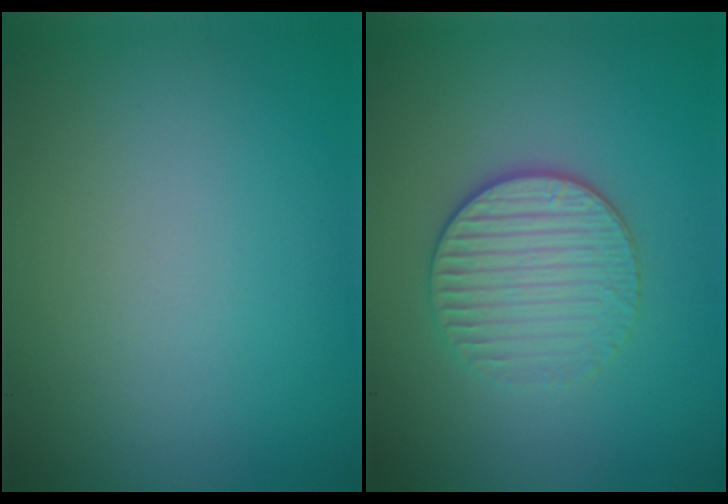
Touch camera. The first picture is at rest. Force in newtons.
{"total": 3.2, "press": 2.9, "slide": 1.4}